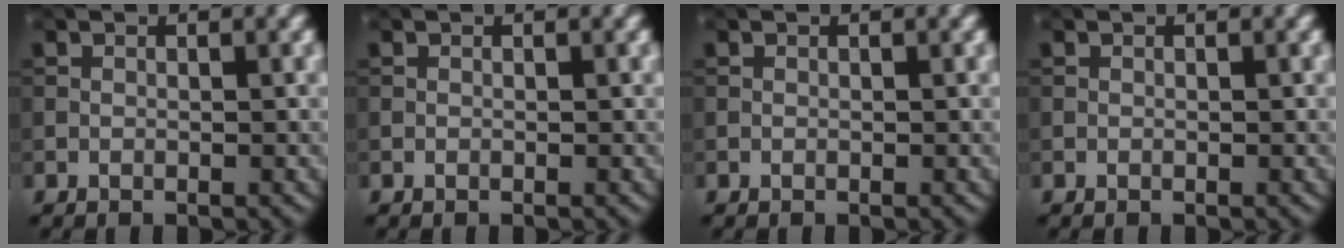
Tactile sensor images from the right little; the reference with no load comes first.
{"total": 0.0}
{"total": 0.0}
{"total": 0.0}